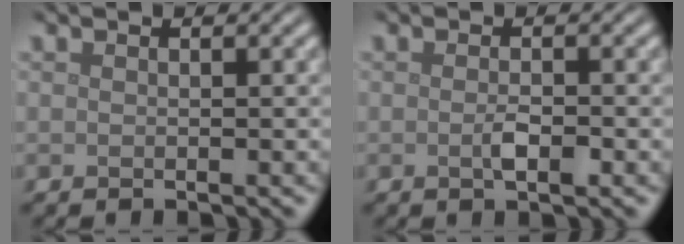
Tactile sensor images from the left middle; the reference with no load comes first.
{"total": 1.5, "force": [-0.4, 0.4, 1.4], "torque": [-0.029, -0.003, -0.010]}